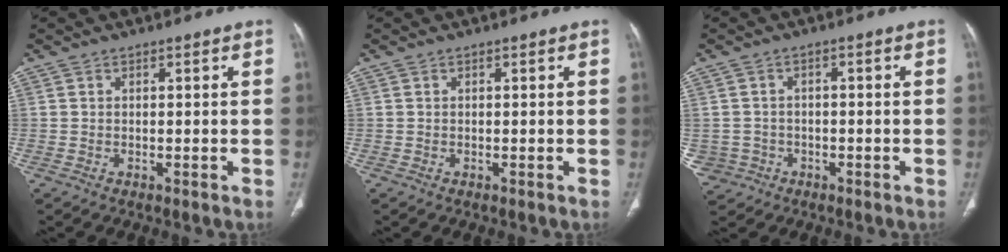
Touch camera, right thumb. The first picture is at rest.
{"total": 0.0}
{"total": 4.7, "force": [-1.6, 4.4, 0.6], "torque": [-0.002, 0.018, -0.023]}